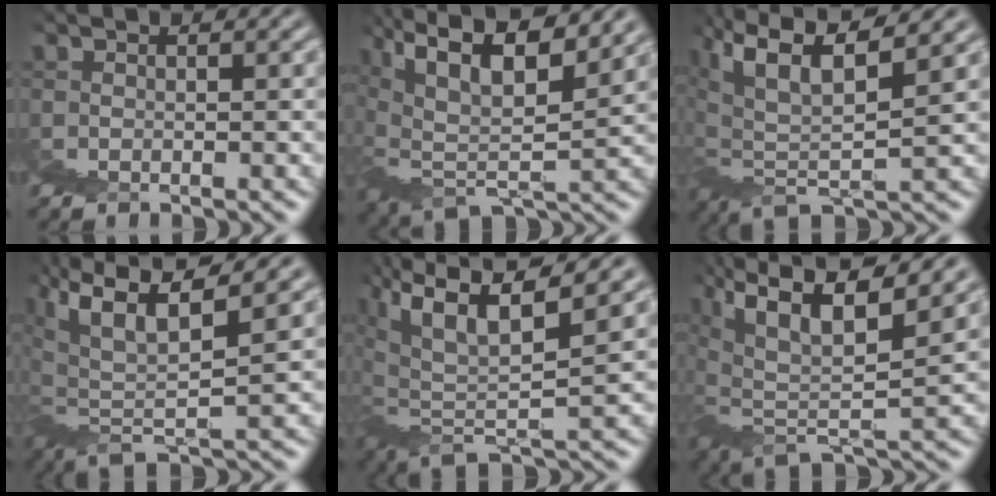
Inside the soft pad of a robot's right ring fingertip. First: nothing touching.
{"total": 6.8, "force": [4.2, 2.4, 4.8], "torque": [-0.092, 0.009, 0.069]}
{"total": 4.4, "force": [2.8, 0.4, 3.3], "torque": [-0.058, 0.013, 0.043]}
{"total": 4.2, "force": [2.6, 0.0, 3.3], "torque": [-0.054, 0.013, 0.041]}
{"total": 4.1, "force": [2.6, -0.3, 3.2], "torque": [-0.054, 0.013, 0.042]}
{"total": 4.8, "force": [3.3, 0.3, 3.4], "torque": [-0.062, 0.011, 0.055]}